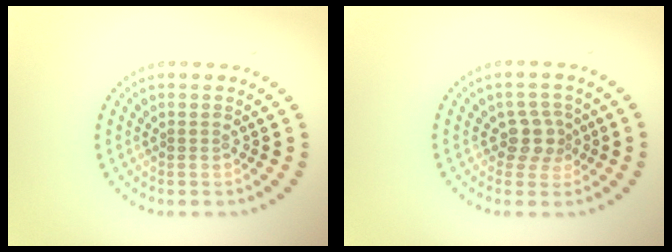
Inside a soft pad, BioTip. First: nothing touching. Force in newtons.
{"total": 2.3, "press": 2.0, "slide": 1.3}